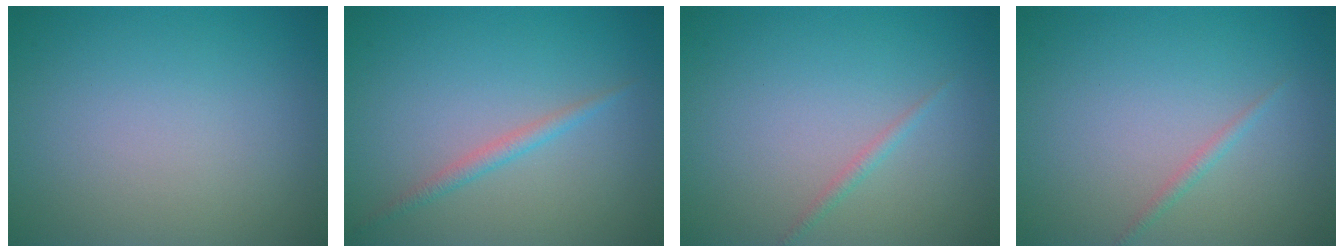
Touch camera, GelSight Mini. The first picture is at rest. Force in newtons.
{"total": 1.4, "press": 1.4, "slide": 0.1}
{"total": 0.8, "press": 0.8, "slide": 0.1}
{"total": 0.8, "press": 0.8, "slide": 0.1}